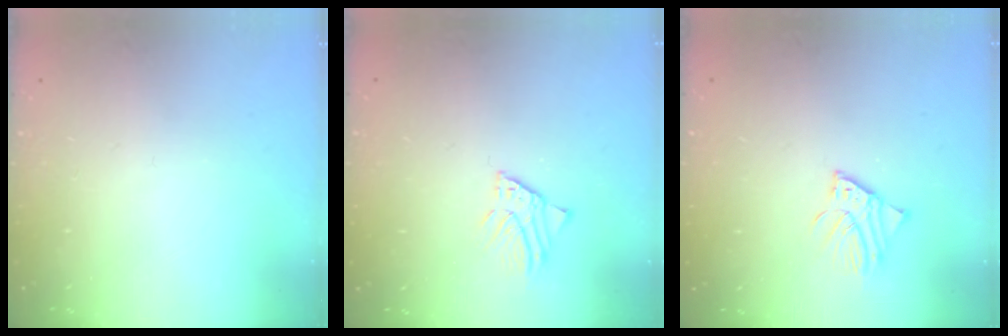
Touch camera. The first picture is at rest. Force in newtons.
{"total": 1.4, "press": 1.4, "slide": 0.1}
{"total": 2.9, "press": 2.9, "slide": 0.3}